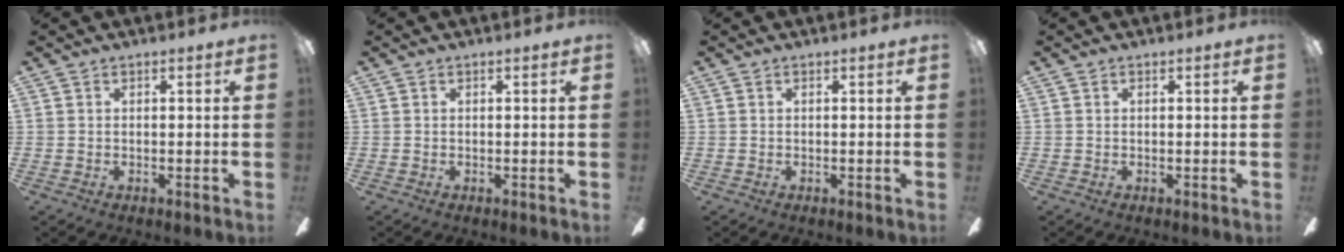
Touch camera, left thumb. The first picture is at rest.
{"total": 0.0}
{"total": 0.0}
{"total": 0.0}